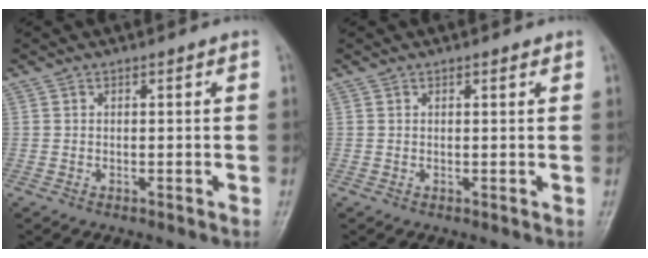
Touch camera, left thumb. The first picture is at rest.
{"total": 0.7, "force": [0.5, 0.2, 0.4], "torque": [-0.007, -0.002, 0.006]}